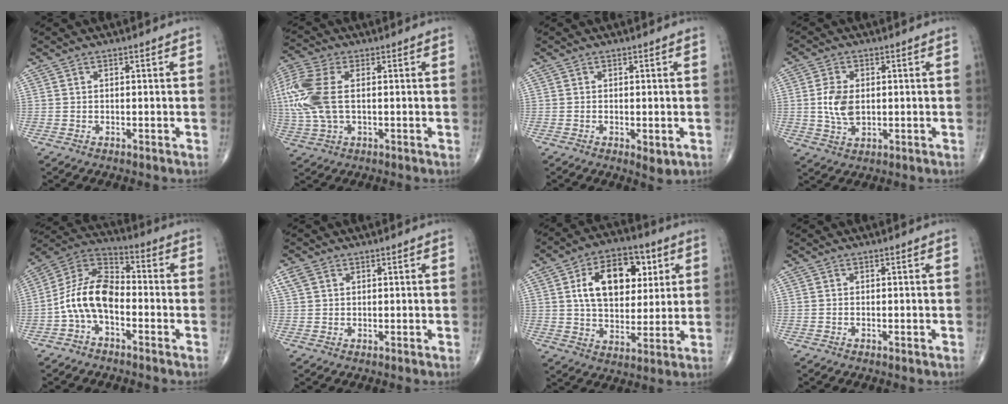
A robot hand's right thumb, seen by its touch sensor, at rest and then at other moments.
{"total": 14.3, "force": [1.4, 8.1, 11.7], "torque": [-0.308, 0.011, 0.028]}
{"total": 2.2, "force": [-0.6, 1.0, 1.9], "torque": [-0.027, -0.005, -0.004]}
{"total": 6.2, "force": [0.3, 3.8, 4.9], "torque": [-0.098, -0.003, 0.008]}
{"total": 11.4, "force": [-3.0, 6.6, 8.8], "torque": [-0.162, 0.050, -0.070]}
{"total": 2.3, "force": [1.1, 1.6, 1.1], "torque": [-0.025, 0.008, 0.025]}
{"total": 16.5, "force": [4.8, 10.3, 11.9], "torque": [-0.154, -0.003, 0.081]}
{"total": 0.0}